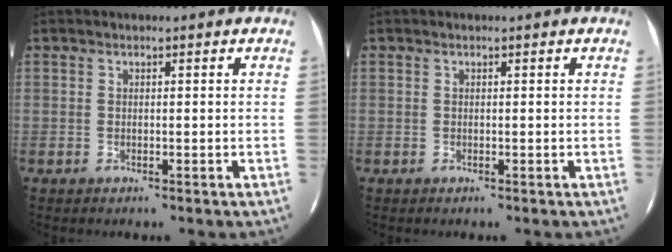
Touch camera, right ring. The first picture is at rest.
{"total": 0.0}